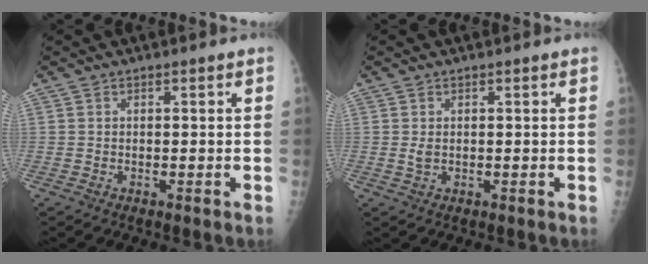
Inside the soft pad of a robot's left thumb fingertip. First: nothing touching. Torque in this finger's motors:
{"motor_torque": [-0.01, 0.00, 0.16, 0.10, -0.01]}